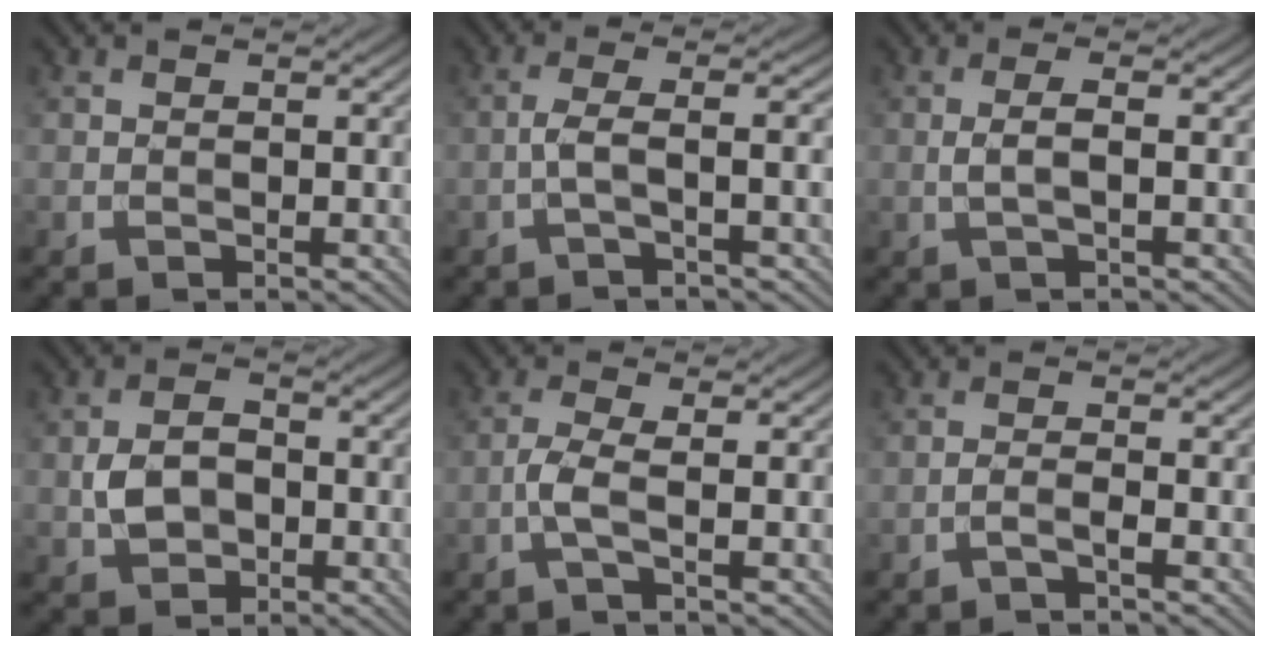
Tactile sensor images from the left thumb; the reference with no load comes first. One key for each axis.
{"total": 4.1, "fx": -1.1, "fy": 0.8, "fz": 3.8, "tx": -0.065, "ty": 0.010, "tz": -0.035}
{"total": 2.2, "fx": -0.2, "fy": 0.4, "fz": 2.2, "tx": -0.043, "ty": 0.006, "tz": -0.008}
{"total": 4.5, "fx": -1.0, "fy": 3.2, "fz": 3.0, "tx": -0.061, "ty": -0.002, "tz": -0.020}
{"total": 2.7, "fx": -0.7, "fy": 0.3, "fz": 2.6, "tx": -0.059, "ty": 0.006, "tz": -0.023}
{"total": 1.7, "fx": -1.2, "fy": 0.1, "fz": 1.2, "tx": -0.019, "ty": 0.010, "tz": -0.032}